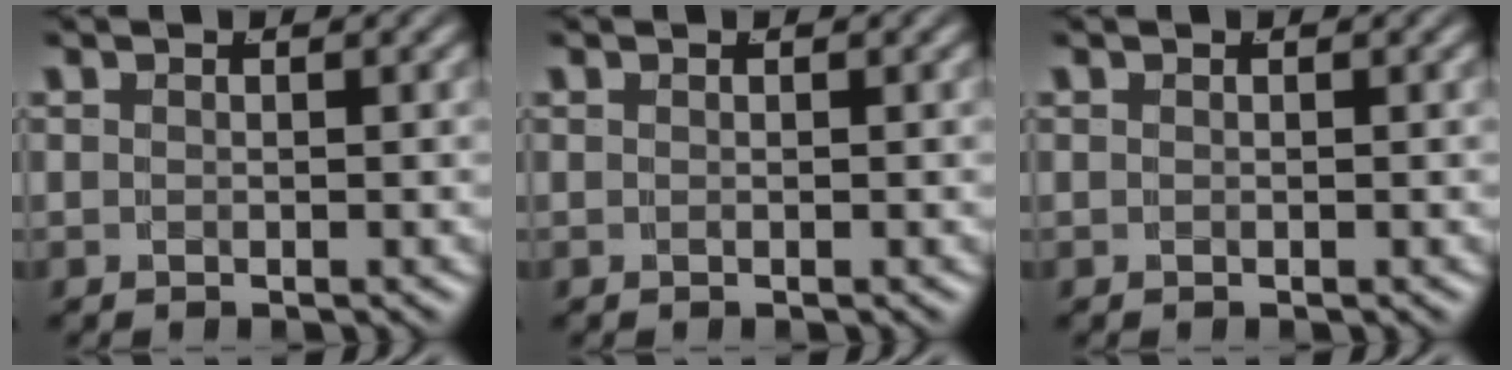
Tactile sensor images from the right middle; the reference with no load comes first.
{"total": 0.0}
{"total": 0.0}